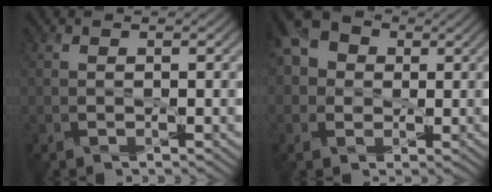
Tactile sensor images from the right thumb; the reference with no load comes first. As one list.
[{"total": 6.1, "force": [1.4, 5.3, 2.8], "torque": [-0.077, 0.014, 0.011]}]